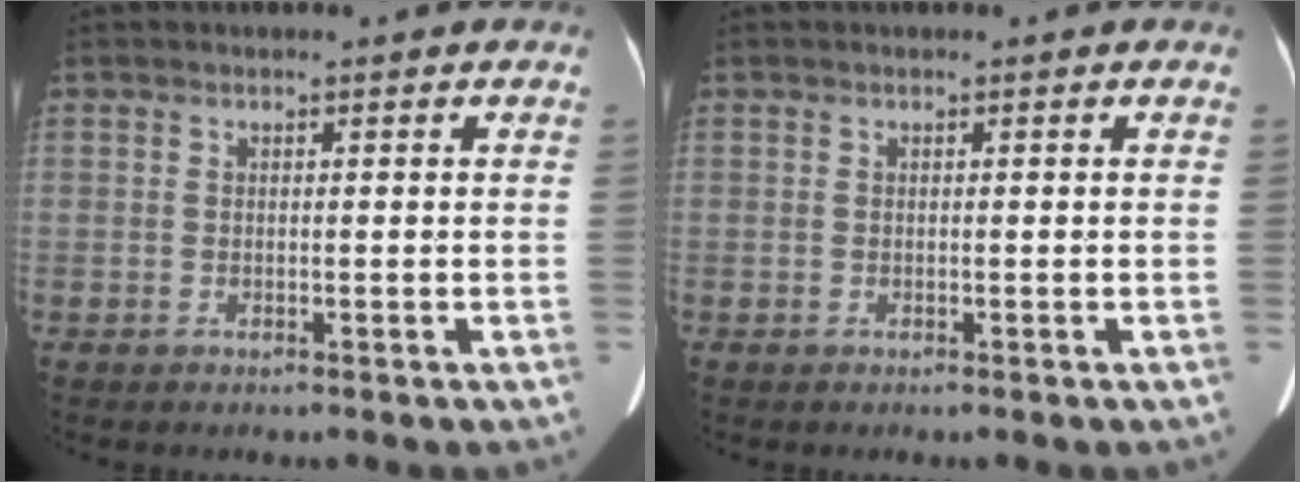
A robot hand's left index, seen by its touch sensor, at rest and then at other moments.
{"total": 0.0}